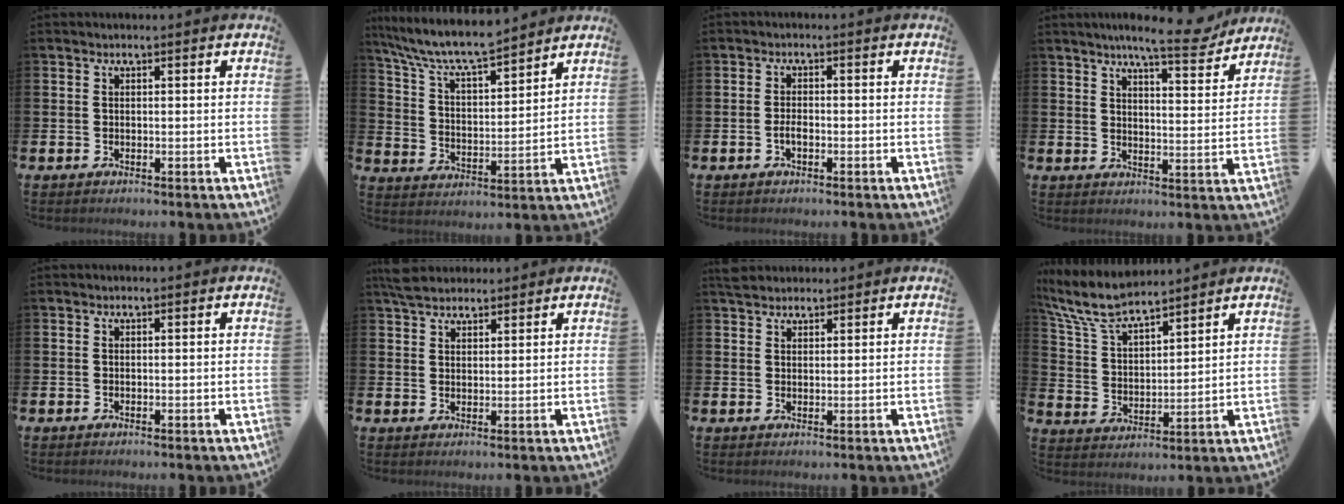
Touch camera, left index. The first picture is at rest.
{"total": 8.3, "force": [7.8, 1.1, 2.8], "torque": [-0.092, -0.048, 0.138]}
{"total": 1.7, "force": [-0.7, 0.8, 1.4], "torque": [-0.024, 0.001, -0.013]}
{"total": 8.2, "force": [7.2, 0.9, 3.8], "torque": [-0.065, -0.035, 0.123]}
{"total": 0.0}
{"total": 3.8, "force": [3.6, 1.1, 0.7], "torque": [-0.014, -0.011, 0.066]}
{"total": 2.4, "force": [2.2, 0.8, 0.2], "torque": [0.001, -0.002, 0.040]}
{"total": 8.1, "force": [7.5, 1.4, 2.9], "torque": [-0.091, -0.034, 0.135]}